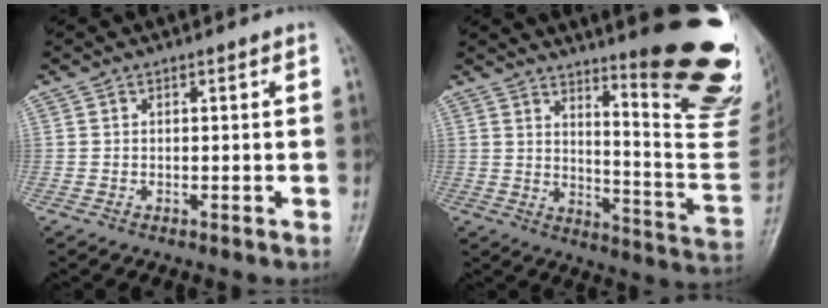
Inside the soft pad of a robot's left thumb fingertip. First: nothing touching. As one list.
[{"total": 24.3, "force": [14.1, 4.4, 19.3], "torque": [-0.212, -0.102, 0.193]}]